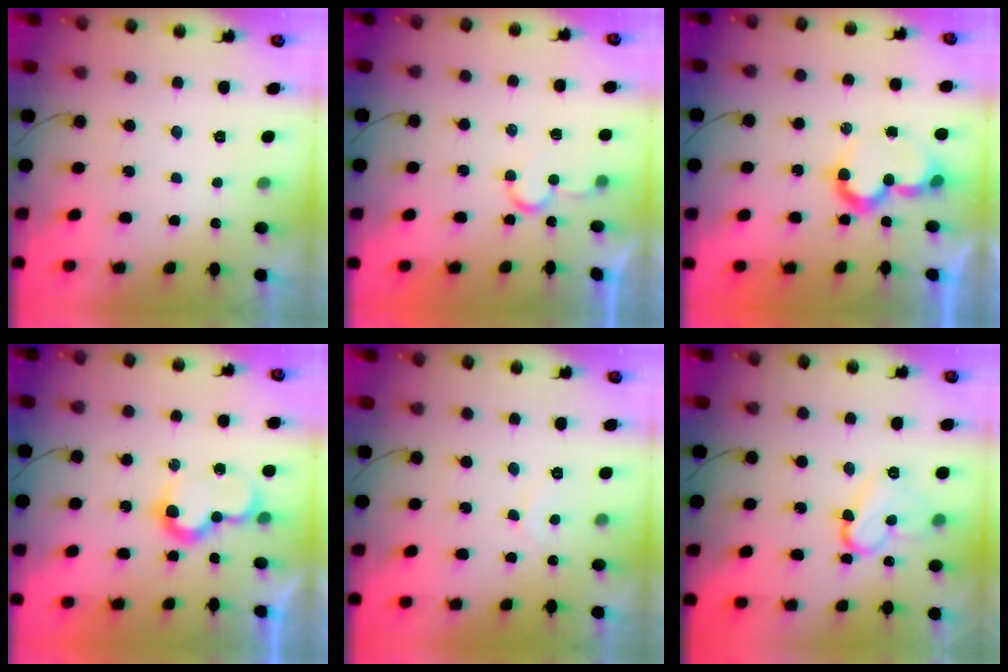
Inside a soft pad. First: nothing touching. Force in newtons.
{"total": 5.3, "press": 5.2, "slide": 0.3}
{"total": 9.4, "press": 9.3, "slide": 1.2}
{"total": 7.0, "press": 7.0, "slide": 0.1}
{"total": 4.1, "press": 4.1, "slide": 0.3}
{"total": 12.6, "press": 12.5, "slide": 1.4}